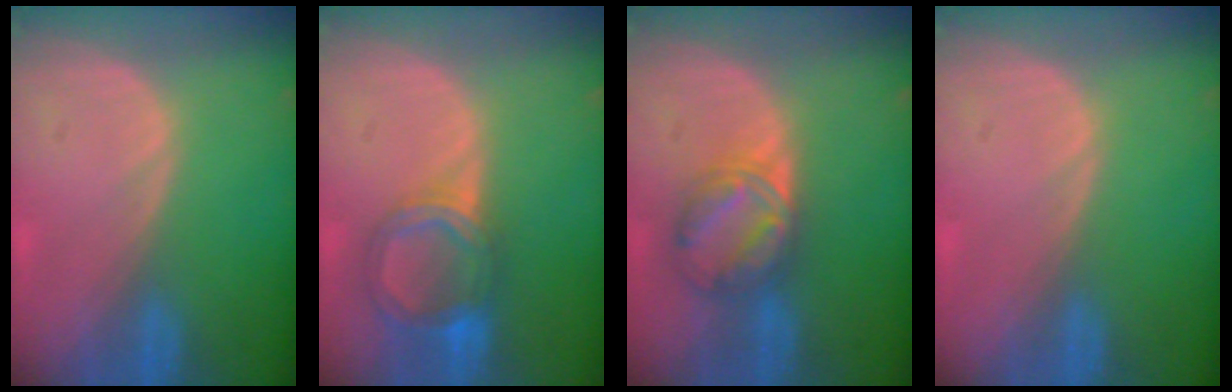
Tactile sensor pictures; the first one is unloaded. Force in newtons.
{"total": 6.4, "press": 5.9, "slide": 2.7}
{"total": 6.2, "press": 6.2, "slide": 0.1}
{"total": 0.0}